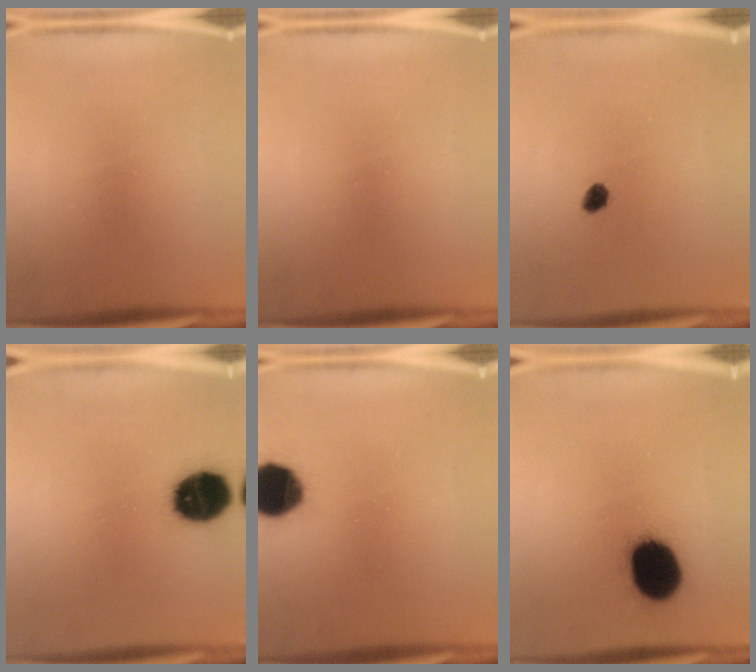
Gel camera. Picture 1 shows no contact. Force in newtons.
{"total": 0.0}
{"total": 2.2}
{"total": 14.8}
{"total": 13.1}
{"total": 18.9}